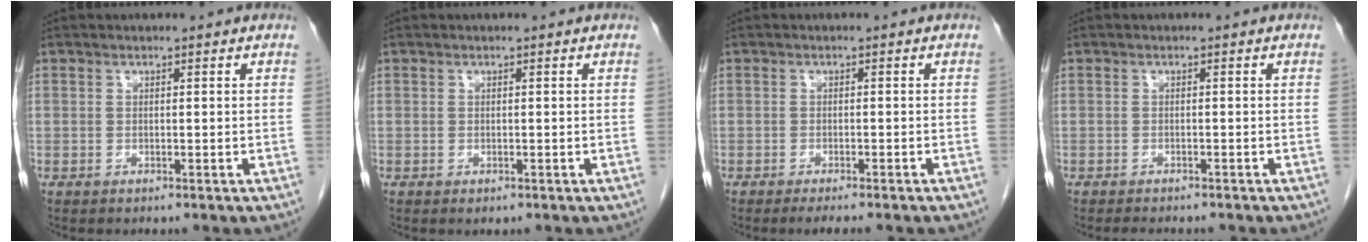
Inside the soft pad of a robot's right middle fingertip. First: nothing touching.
{"total": 0.6, "force": [-0.3, 0.3, 0.4], "torque": [-0.004, 0.000, -0.001]}
{"total": 4.8, "force": [-4.0, 0.2, 2.6], "torque": [-0.024, -0.007, -0.051]}
{"total": 4.1, "force": [-3.6, 1.0, 1.7], "torque": [-0.025, -0.007, -0.044]}